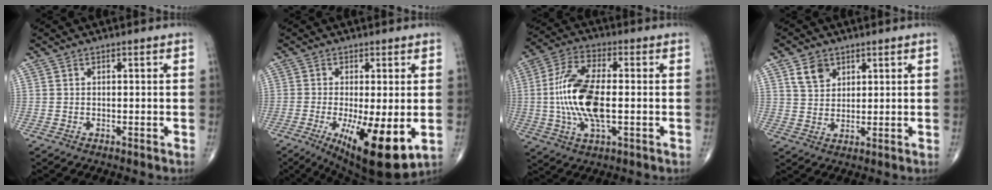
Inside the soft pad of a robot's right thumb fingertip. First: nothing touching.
{"total": 14.3, "force": [-3.8, 4.3, 13.1], "torque": [-0.203, -0.026, -0.045]}
{"total": 15.1, "force": [-0.8, 6.3, 13.7], "torque": [-0.291, 0.011, -0.017]}
{"total": 5.1, "force": [2.8, 3.7, 2.3], "torque": [-0.025, -0.016, 0.055]}